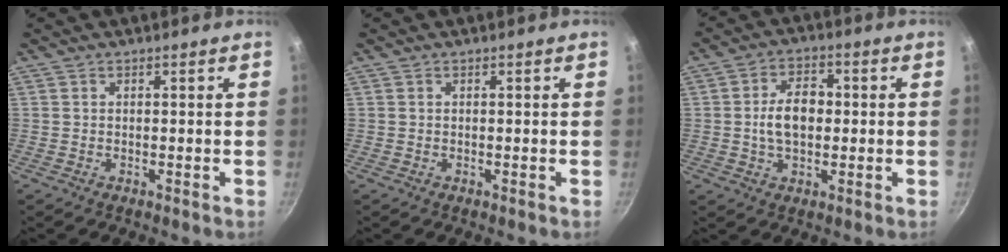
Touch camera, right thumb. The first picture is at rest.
{"total": 0.0}
{"total": 8.4, "force": [0.0, 5.4, 6.4], "torque": [-0.088, 0.016, -0.006]}